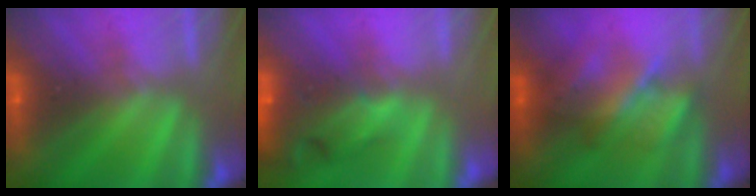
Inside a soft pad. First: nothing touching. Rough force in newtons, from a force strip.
{"total": 7.5}
{"total": 4.5}